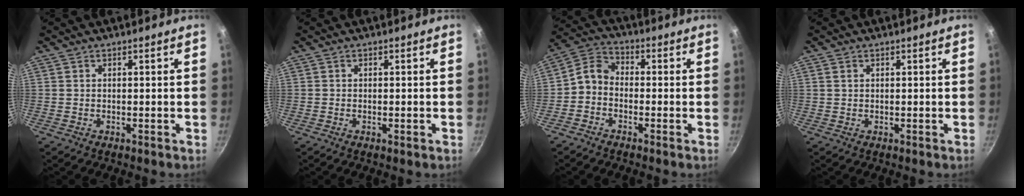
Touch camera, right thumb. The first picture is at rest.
{"total": 0.8, "force": [-0.3, 0.2, 0.7], "torque": [-0.014, 0.001, -0.005]}
{"total": 5.3, "force": [-1.8, 4.0, 3.0], "torque": [-0.054, 0.034, -0.056]}
{"total": 0.8, "force": [0.4, 0.6, 0.4], "torque": [-0.007, 0.001, 0.006]}